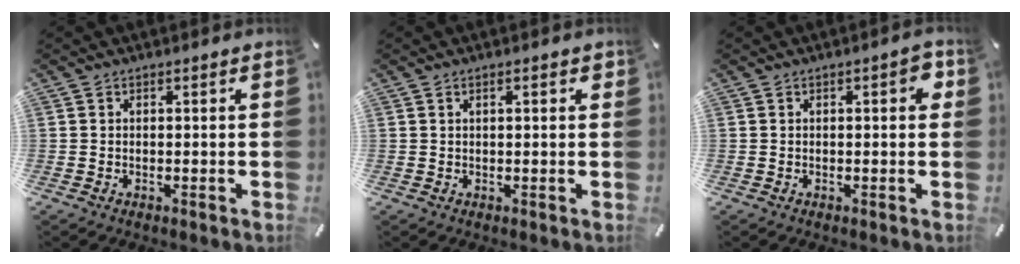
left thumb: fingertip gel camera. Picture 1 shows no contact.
{"total": 1.7, "force": [0.6, 0.6, 1.5], "torque": [-0.031, 0.004, 0.008]}
{"total": 3.2, "force": [0.5, 1.3, 2.9], "torque": [-0.041, 0.005, 0.002]}